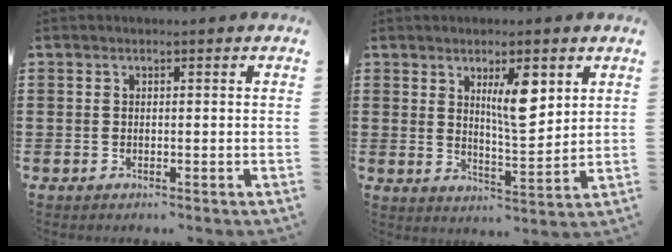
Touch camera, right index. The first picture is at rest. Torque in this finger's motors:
{"motor_torque": [0.26, 0.11, 0.24, 0.09]}